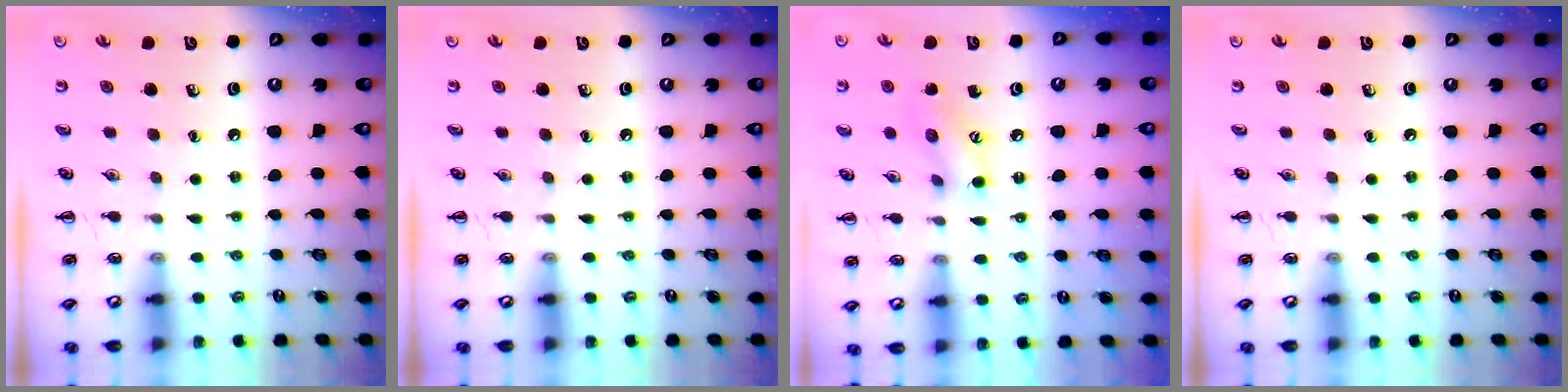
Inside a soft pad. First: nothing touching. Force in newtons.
{"total": 0.0}
{"total": 9.2, "press": 9.2, "slide": 0.4}
{"total": 0.0}